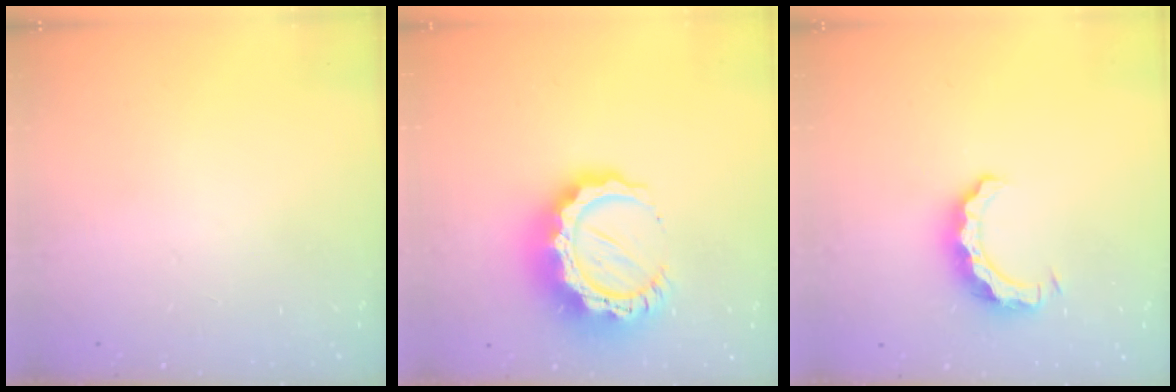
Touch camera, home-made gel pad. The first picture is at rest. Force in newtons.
{"total": 15.2, "press": 15.1, "slide": 1.3}
{"total": 8.4, "press": 8.4, "slide": 0.5}